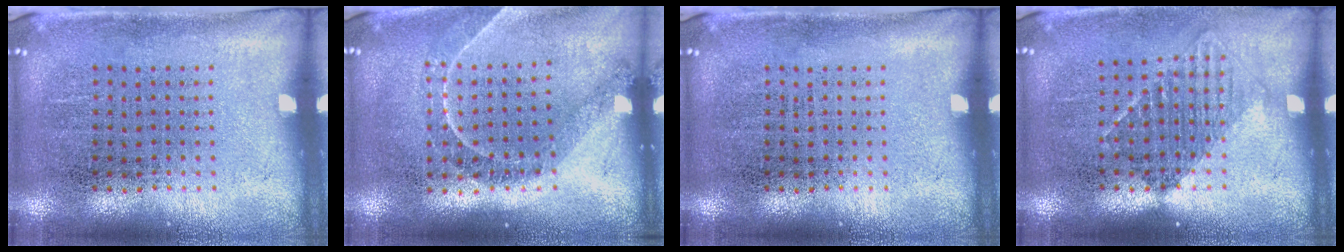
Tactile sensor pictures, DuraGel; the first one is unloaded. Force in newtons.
{"total": 1.2, "press": 1.2, "slide": 0.4}
{"total": 0.0}
{"total": 1.3, "press": 1.1, "slide": 0.7}